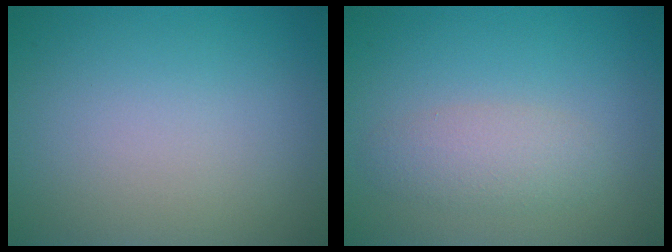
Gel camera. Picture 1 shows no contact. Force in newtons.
{"total": 2.5, "press": 2.5, "slide": 0.2}